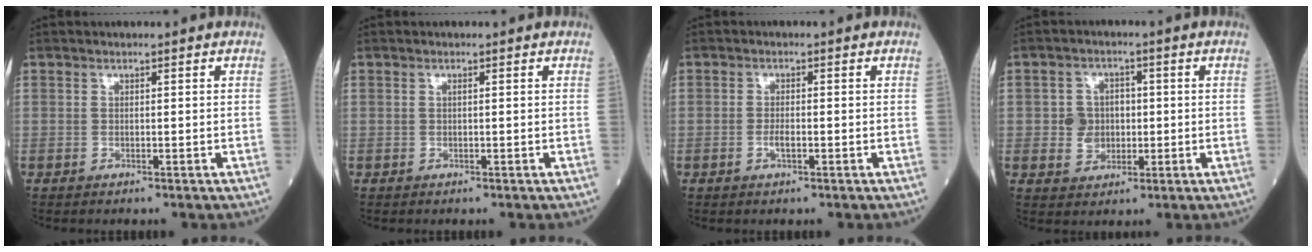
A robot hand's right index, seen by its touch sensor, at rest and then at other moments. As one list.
[{"total": 0.0}, {"total": 1.7, "force": [-0.6, 0.4, 1.5], "torque": [-0.026, 0.001, -0.010]}, {"total": 4.6, "force": [-0.1, 4.1, 2.1], "torque": [-0.036, 0.010, 0.001]}]